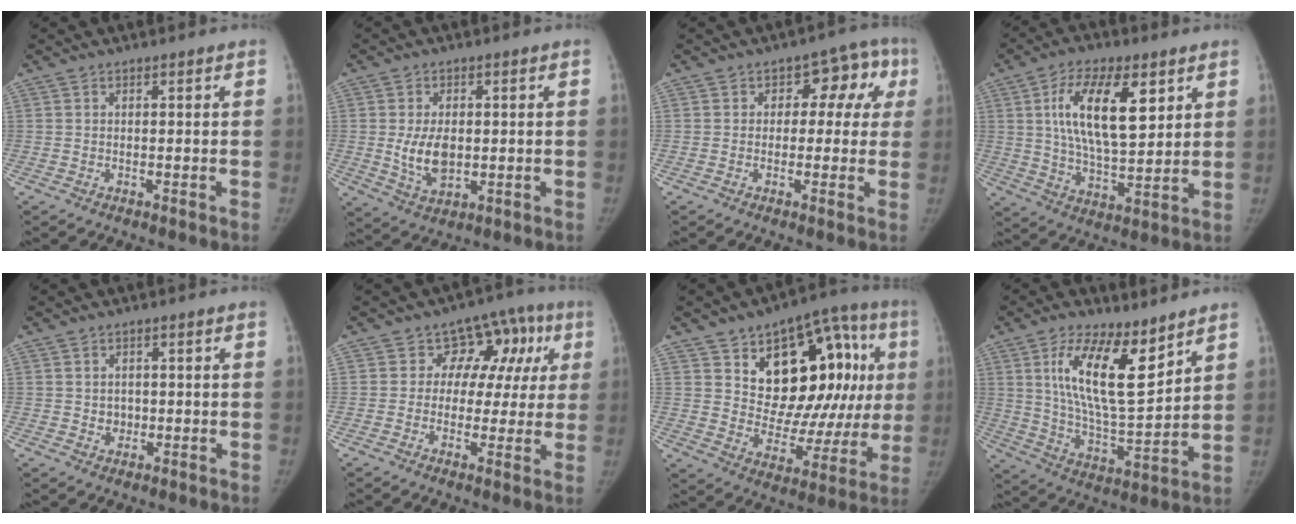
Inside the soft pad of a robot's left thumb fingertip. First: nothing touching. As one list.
[{"total": 7.7, "force": [-0.1, 4.8, 6.0], "torque": [-0.097, -0.008, 0.007]}, {"total": 8.3, "force": [1.5, 6.0, 5.6], "torque": [-0.007, 0.025, 0.008]}, {"total": 16.3, "force": [5.6, 7.2, 13.5], "torque": [-0.212, -0.022, 0.102]}, {"total": 2.4, "force": [-0.1, 2.2, 1.0], "torque": [0.001, 0.003, 0.001]}, {"total": 10.4, "force": [2.6, 8.5, 5.5], "torque": [0.000, 0.013, 0.023]}, {"total": 25.2, "force": [6.6, 14.7, 19.5], "torque": [-0.211, 0.008, 0.106]}, {"total": 16.4, "force": [8.3, 6.2, 12.7], "torque": [-0.200, -0.053, 0.158]}]